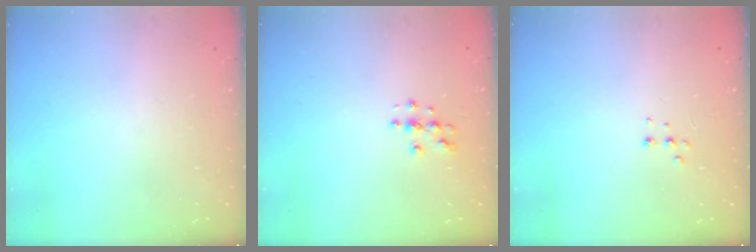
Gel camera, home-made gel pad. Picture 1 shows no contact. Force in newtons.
{"total": 3.7, "press": 3.7, "slide": 0.2}
{"total": 3.4, "press": 3.3, "slide": 0.6}